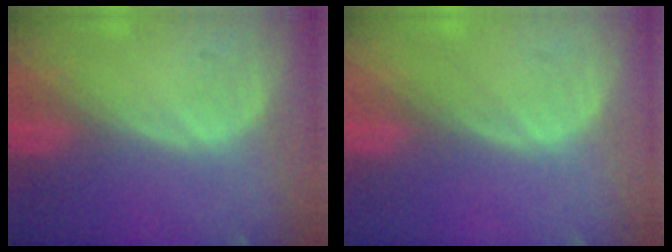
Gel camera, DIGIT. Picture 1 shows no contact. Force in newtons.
{"total": 0.0}